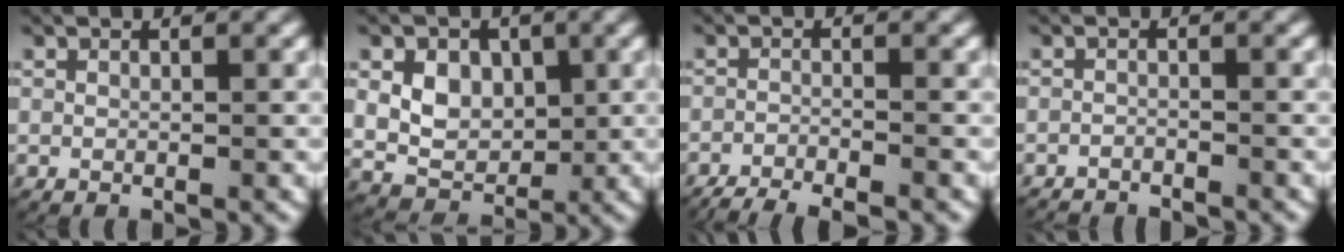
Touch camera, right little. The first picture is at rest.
{"total": 6.3, "force": [0.3, 5.2, 3.6], "torque": [-0.083, -0.023, 0.016]}
{"total": 7.0, "force": [-6.5, 1.9, 1.8], "torque": [-0.025, -0.018, -0.099]}
{"total": 2.2, "force": [-2.2, 0.3, 0.2], "torque": [-0.008, -0.013, -0.035]}